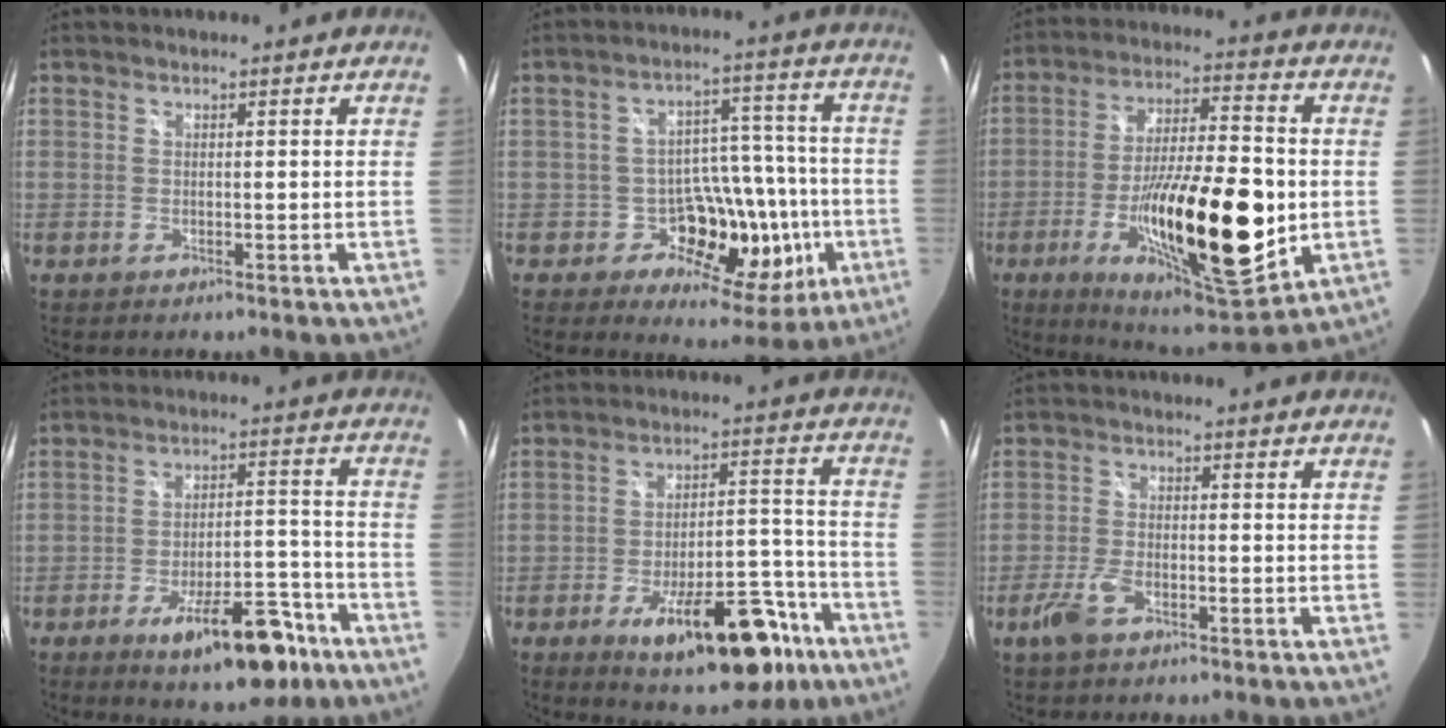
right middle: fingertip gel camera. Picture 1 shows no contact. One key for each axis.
{"total": 13.0, "fx": -4.1, "fy": 9.6, "fz": 7.7, "tx": -0.115, "ty": 0.018, "tz": -0.047}
{"total": 24.9, "fx": -6.1, "fy": 7.5, "fz": 22.9, "tx": -0.395, "ty": -0.024, "tz": -0.085}
{"total": 13.8, "fx": -8.5, "fy": 5.0, "fz": 9.6, "tx": -0.149, "ty": 0.012, "tz": -0.114}
{"total": 18.8, "fx": -10.8, "fy": 7.4, "fz": 13.4, "tx": -0.198, "ty": 0.011, "tz": -0.139}
{"total": 5.0, "fx": -3.1, "fy": 2.2, "fz": 3.3, "tx": -0.086, "ty": -0.004, "tz": -0.058}